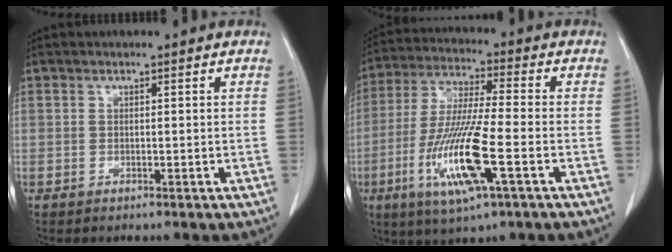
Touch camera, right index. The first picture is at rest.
{"total": 14.4, "force": [-4.7, 1.0, 13.6], "torque": [-0.280, -0.021, -0.089]}